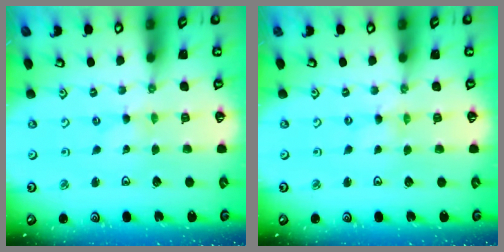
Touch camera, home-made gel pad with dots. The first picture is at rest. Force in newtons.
{"total": 0.0}